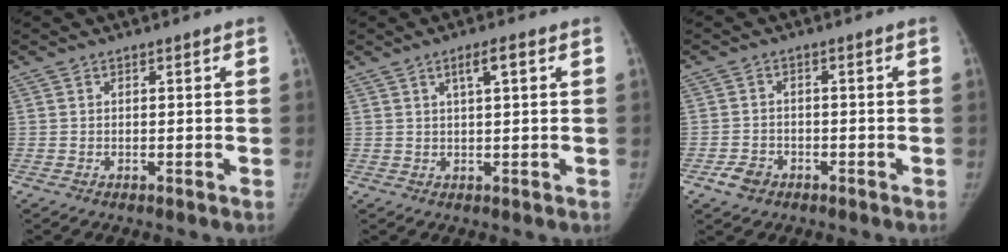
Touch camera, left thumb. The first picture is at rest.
{"total": 3.2, "force": [1.3, 0.6, 2.9], "torque": [-0.051, 0.002, 0.022]}
{"total": 3.6, "force": [-2.2, 2.6, 1.3], "torque": [-0.021, 0.016, -0.035]}